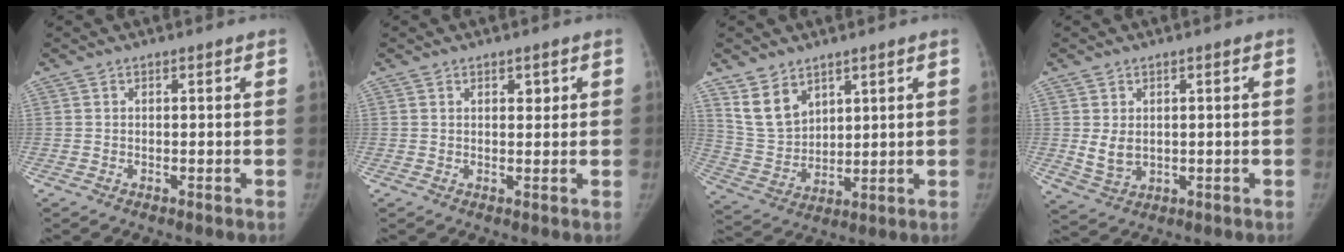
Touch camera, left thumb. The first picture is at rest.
{"total": 1.7, "force": [0.9, 1.0, 1.1], "torque": [-0.006, -0.004, 0.014]}
{"total": 8.8, "force": [5.7, 5.7, 3.7], "torque": [-0.051, -0.031, 0.128]}
{"total": 4.2, "force": [0.4, 3.3, 2.6], "torque": [-0.039, -0.012, 0.023]}